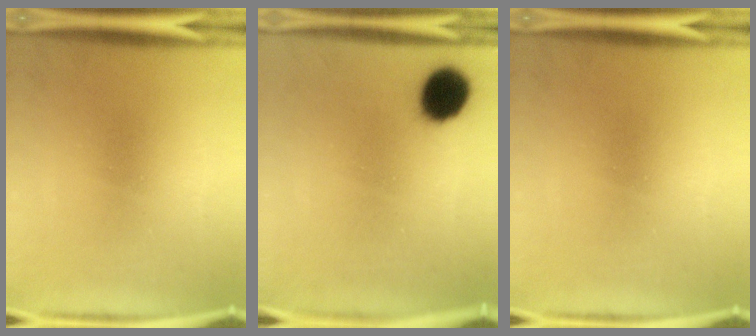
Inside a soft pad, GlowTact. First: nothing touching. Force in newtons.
{"total": 10.3}
{"total": 0.0}